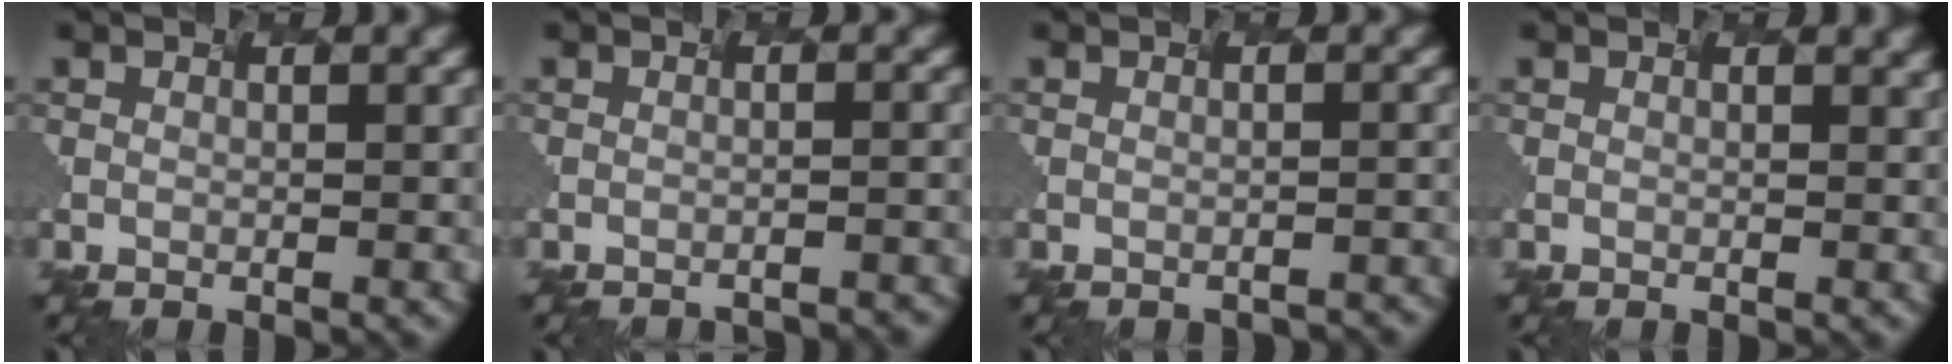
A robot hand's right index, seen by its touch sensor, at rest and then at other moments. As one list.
[{"total": 2.8, "force": [-2.3, 0.6, 1.4], "torque": [0.008, 0.008, -0.021]}, {"total": 1.4, "force": [-1.0, 0.6, 0.7], "torque": [0.003, 0.002, -0.006]}, {"total": 0.6, "force": [0.5, 0.3, 0.0], "torque": [0.007, 0.001, 0.002]}]